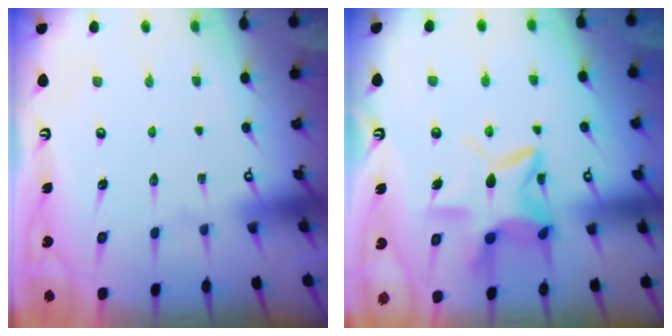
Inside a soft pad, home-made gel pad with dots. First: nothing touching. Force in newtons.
{"total": 11.9, "press": 11.8, "slide": 1.1}